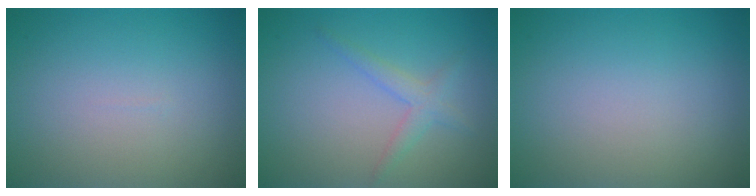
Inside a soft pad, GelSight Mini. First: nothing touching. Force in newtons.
{"total": 1.8, "press": 1.8, "slide": 0.1}
{"total": 0.0}